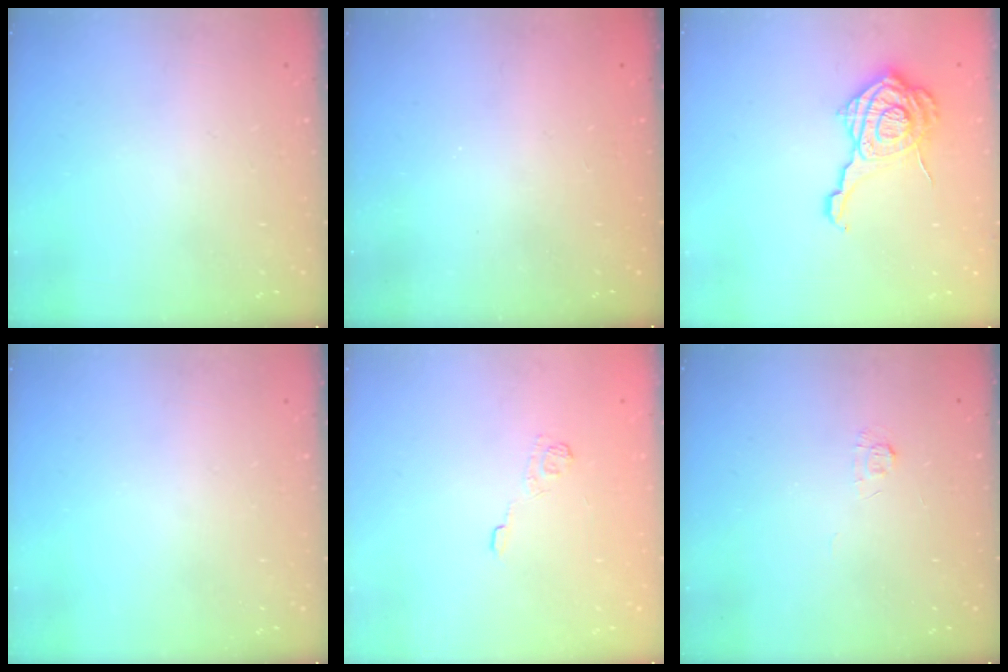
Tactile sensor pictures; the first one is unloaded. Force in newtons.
{"total": 2.3, "press": 2.2, "slide": 0.8}
{"total": 16.1, "press": 16.1, "slide": 1.2}
{"total": 0.0}
{"total": 3.7, "press": 3.4, "slide": 1.5}
{"total": 3.9, "press": 3.9, "slide": 0.4}